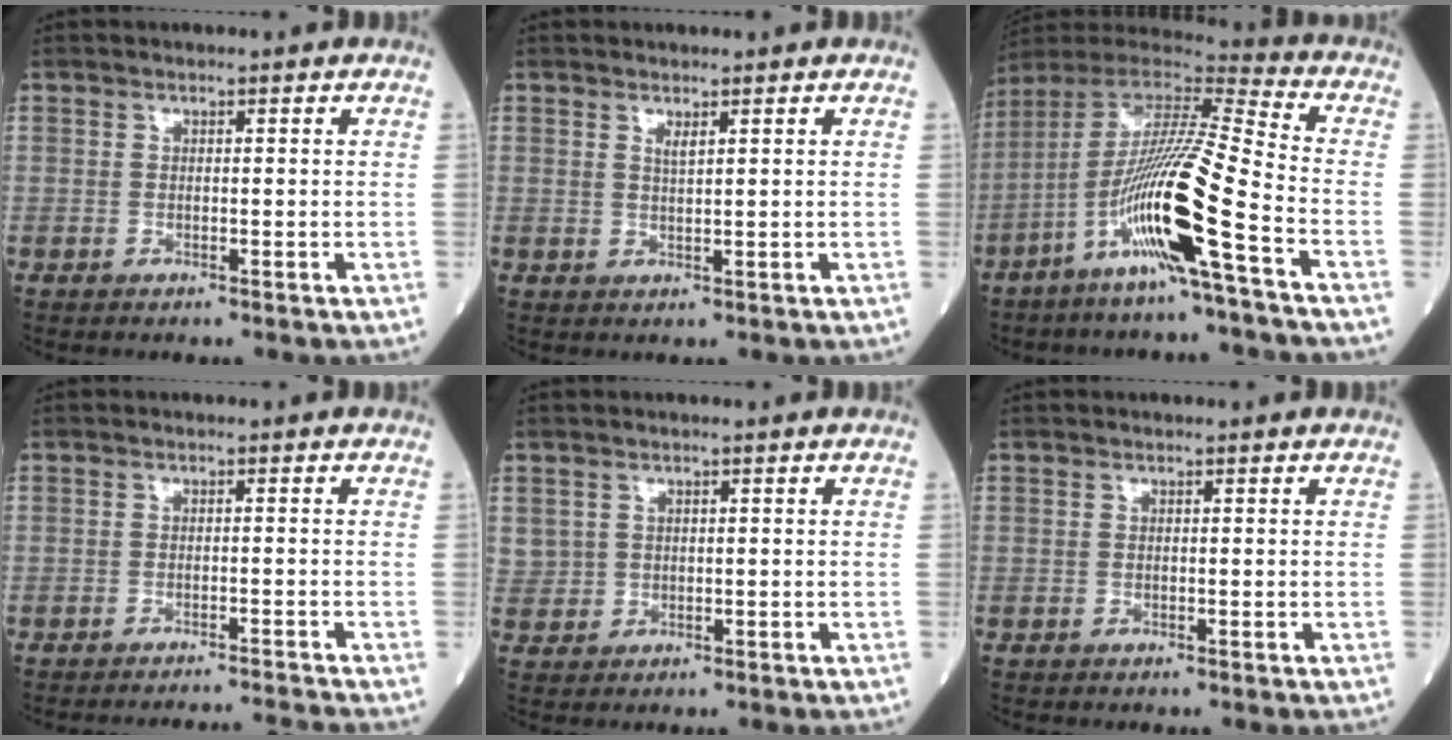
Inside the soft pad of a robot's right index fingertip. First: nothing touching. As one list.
[{"total": 1.2, "force": [0.8, 0.0, 0.9], "torque": [-0.022, -0.007, 0.015]}, {"total": 17.3, "force": [-7.1, -0.7, 15.8], "torque": [-0.310, -0.016, -0.141]}, {"total": 6.5, "force": [-6.1, -2.2, 0.3], "torque": [0.000, -0.006, -0.083]}, {"total": 2.6, "force": [0.9, 2.4, 0.3], "torque": [0.002, 0.006, 0.022]}, {"total": 0.0}]